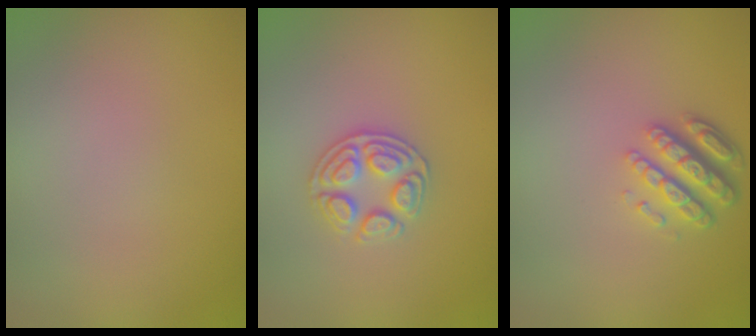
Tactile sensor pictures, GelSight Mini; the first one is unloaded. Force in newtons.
{"total": 3.0, "press": 2.8, "slide": 1.1}
{"total": 3.8, "press": 3.0, "slide": 2.2}